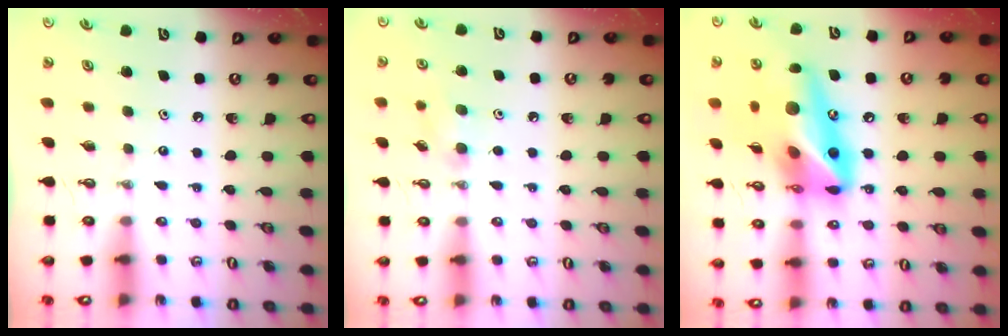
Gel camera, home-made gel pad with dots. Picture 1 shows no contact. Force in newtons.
{"total": 6.8, "press": 6.6, "slide": 1.6}
{"total": 22.0, "press": 21.7, "slide": 3.5}